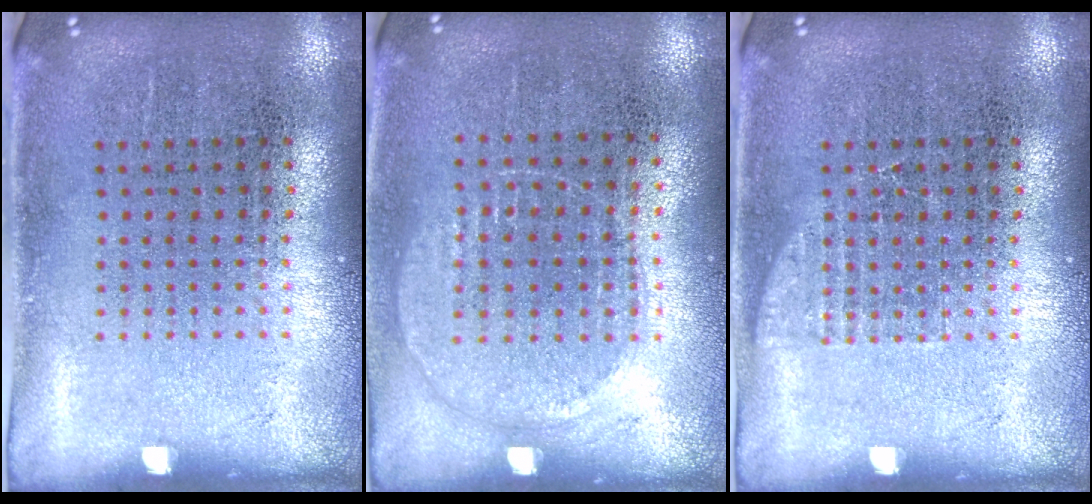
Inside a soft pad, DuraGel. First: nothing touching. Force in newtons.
{"total": 1.0, "press": 0.9, "slide": 0.4}
{"total": 1.1, "press": 1.1, "slide": 0.2}